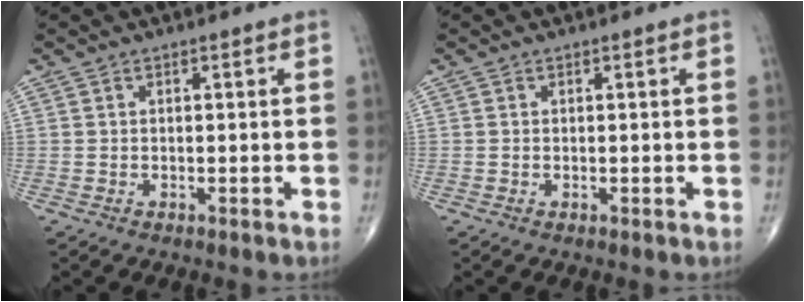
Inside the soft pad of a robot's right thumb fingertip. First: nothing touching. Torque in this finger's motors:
{"motor_torque": [-0.26, -0.13, -0.12, -0.20, -0.01]}